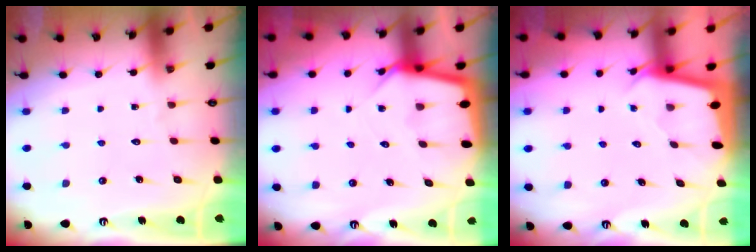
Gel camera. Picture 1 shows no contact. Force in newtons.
{"total": 4.5, "press": 4.5, "slide": 0.5}
{"total": 2.2, "press": 2.1, "slide": 0.3}